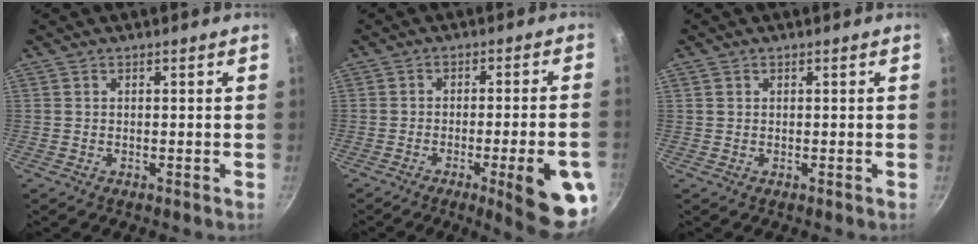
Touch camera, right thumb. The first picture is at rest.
{"total": 13.9, "force": [-5.0, 2.5, 12.8], "torque": [-0.145, 0.020, -0.062]}
{"total": 0.9, "force": [0.6, 0.6, 0.4], "torque": [-0.006, 0.001, 0.010]}